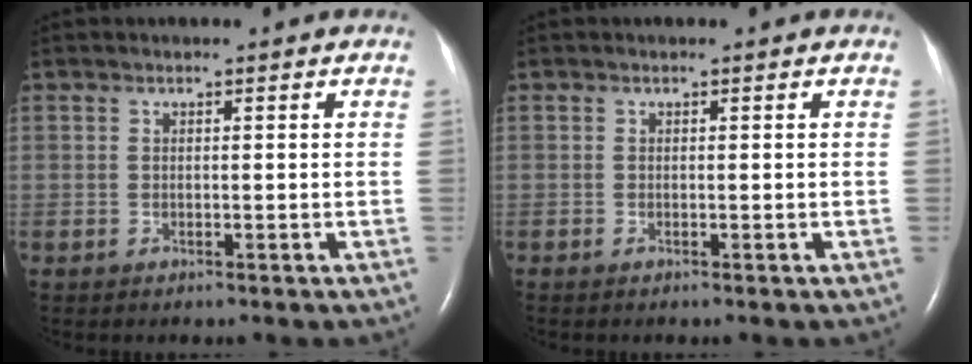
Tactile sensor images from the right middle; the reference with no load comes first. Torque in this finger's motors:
{"motor_torque": [-0.02, 0.02, 0.03, -0.01]}